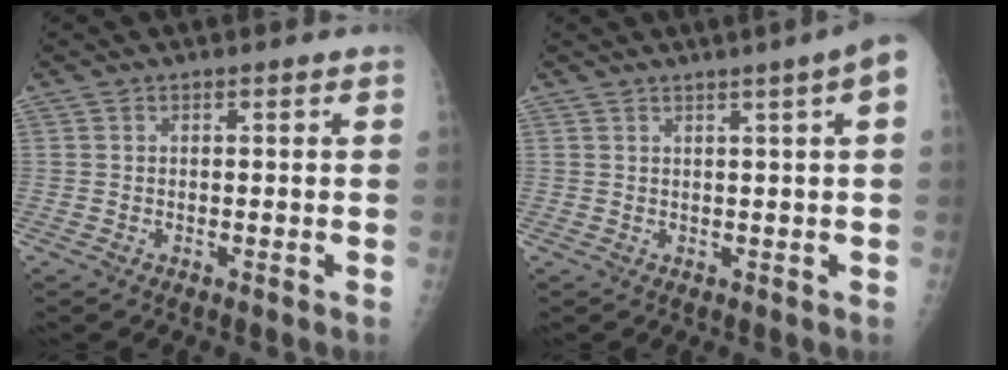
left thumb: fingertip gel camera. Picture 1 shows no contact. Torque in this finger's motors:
{"motor_torque": [0.95, 2.58, 0.30, -0.15, 0.03]}